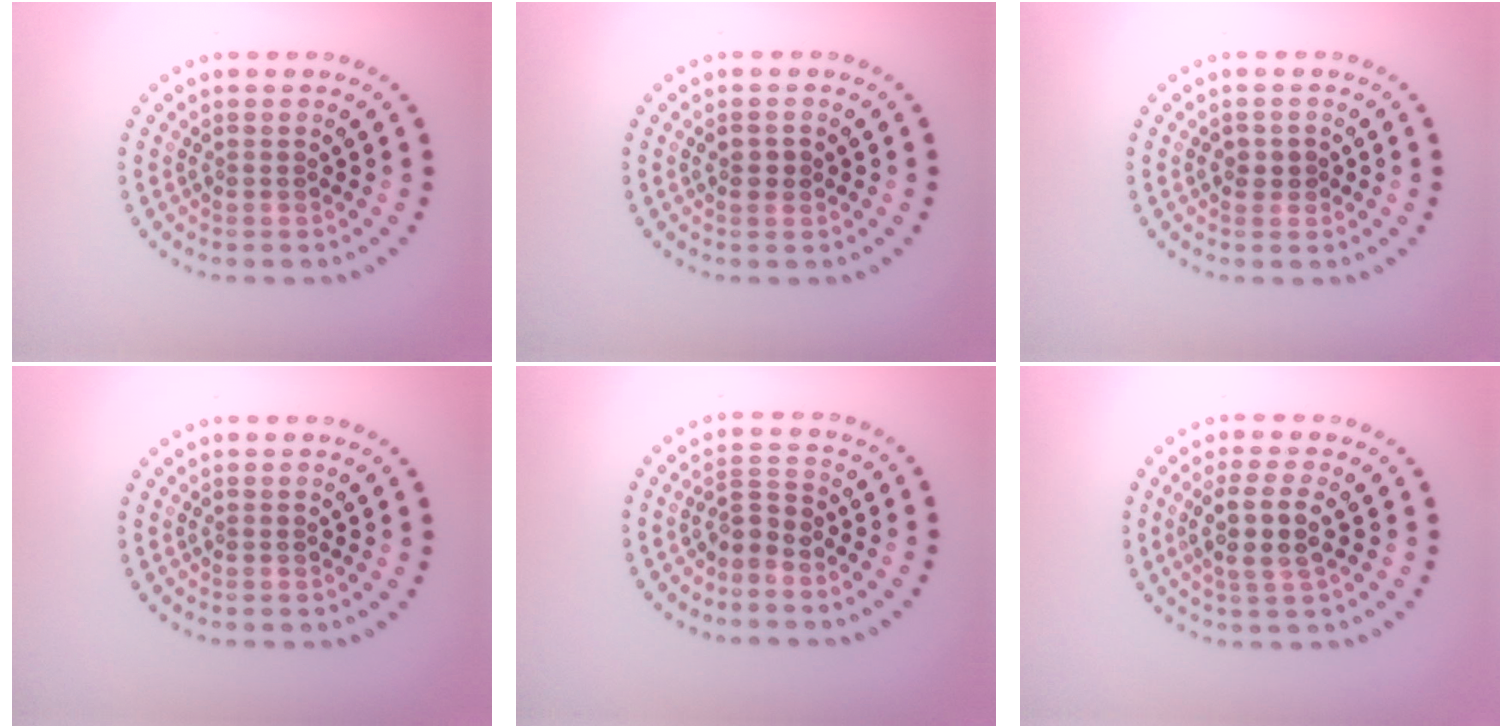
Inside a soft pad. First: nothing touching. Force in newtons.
{"total": 1.2, "press": 1.2, "slide": 0.2}
{"total": 1.3, "press": 1.2, "slide": 0.5}
{"total": 0.0}
{"total": 2.1, "press": 1.5, "slide": 1.5}
{"total": 3.2, "press": 2.9, "slide": 1.5}